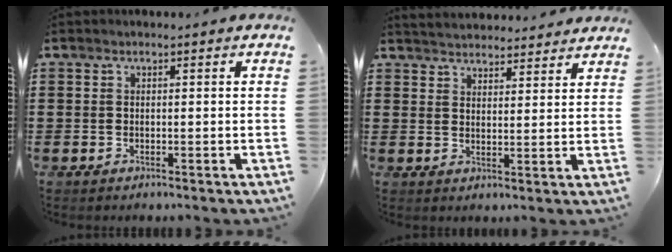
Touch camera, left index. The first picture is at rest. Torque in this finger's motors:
{"motor_torque": [1.10, -1.04, 0.20, 0.07]}